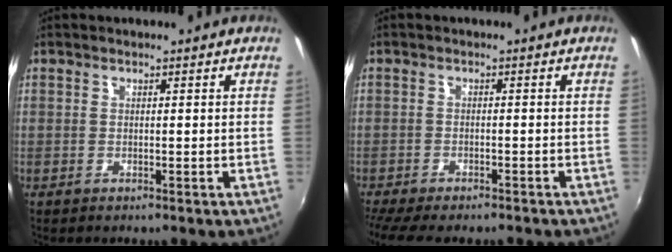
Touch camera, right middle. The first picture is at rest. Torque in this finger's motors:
{"motor_torque": [1.10, -1.04, 0.24, 0.11]}